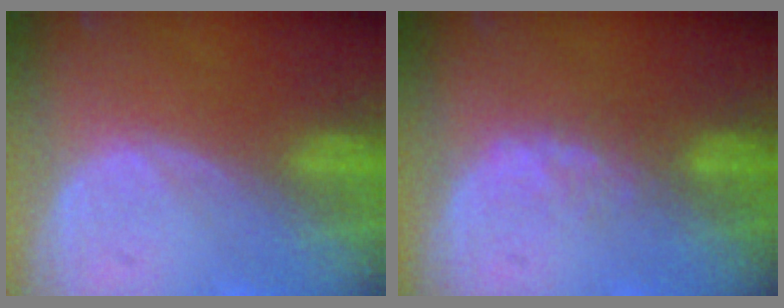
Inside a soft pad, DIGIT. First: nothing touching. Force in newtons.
{"total": 1.9, "press": 1.8, "slide": 0.5}